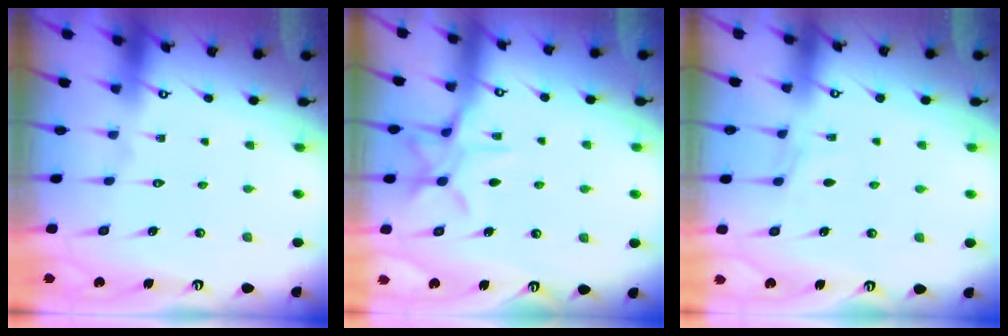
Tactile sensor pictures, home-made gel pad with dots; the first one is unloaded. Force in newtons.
{"total": 10.2, "press": 10.2, "slide": 0.9}
{"total": 3.0, "press": 2.9, "slide": 0.5}